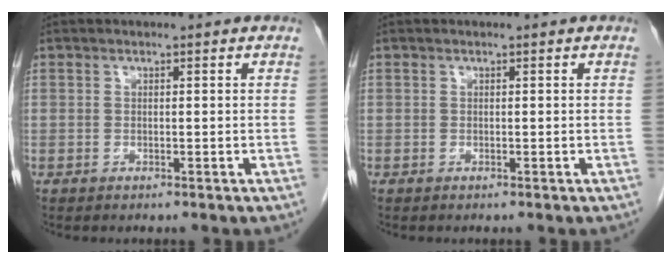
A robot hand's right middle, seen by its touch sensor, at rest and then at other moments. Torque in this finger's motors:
{"motor_torque": [-0.06, 0.06, -0.01, 0.00]}